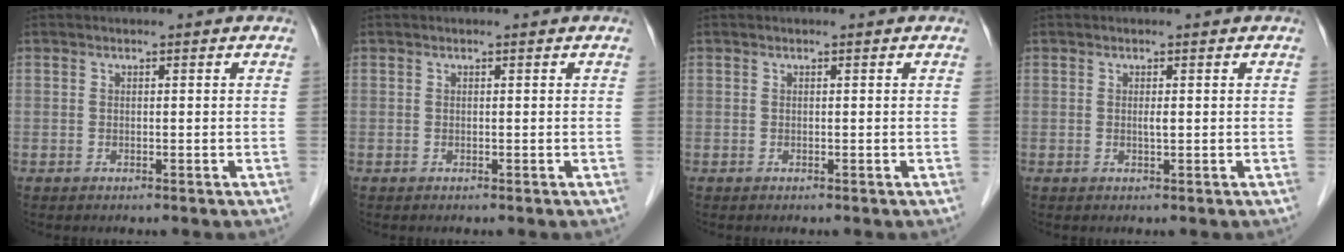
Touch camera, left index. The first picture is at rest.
{"total": 0.0}
{"total": 0.0}
{"total": 0.7, "force": [0.0, 0.0, 0.7], "torque": [-0.016, -0.001, 0.001]}